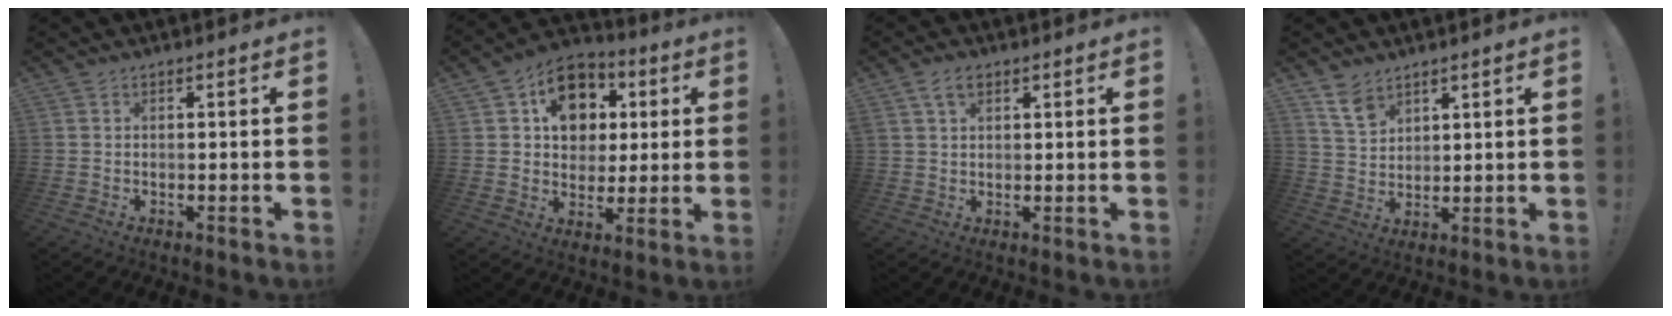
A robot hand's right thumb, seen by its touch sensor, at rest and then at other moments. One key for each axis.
{"total": 14.4, "fx": 4.8, "fy": 11.8, "fz": 6.8, "tx": -0.084, "ty": -0.010, "tz": 0.095}
{"total": 4.7, "fx": 2.6, "fy": 2.8, "fz": 2.8, "tx": -0.045, "ty": -0.003, "tz": 0.049}
{"total": 7.9, "fx": 5.8, "fy": 4.5, "fz": 2.9, "tx": -0.046, "ty": -0.035, "tz": 0.111}